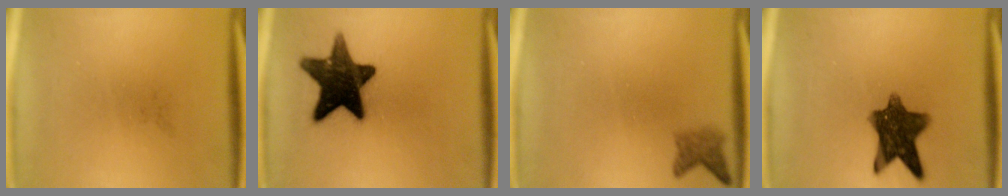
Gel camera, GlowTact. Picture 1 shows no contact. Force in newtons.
{"total": 15.0}
{"total": 2.1}
{"total": 10.1}